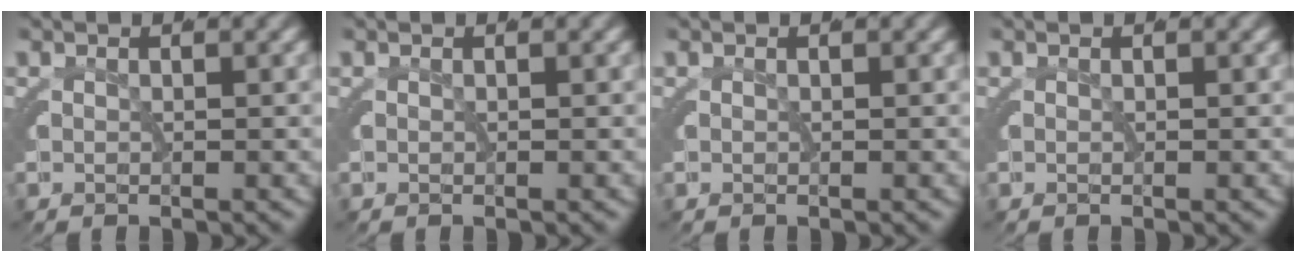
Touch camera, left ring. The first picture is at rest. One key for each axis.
{"total": 0.0}
{"total": 0.0}
{"total": 0.0}